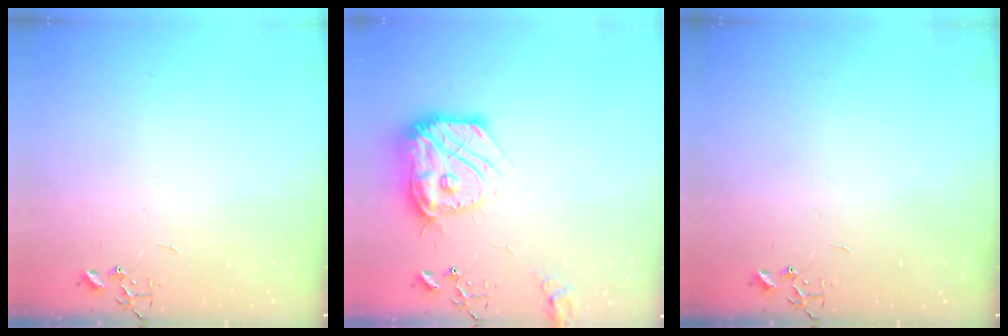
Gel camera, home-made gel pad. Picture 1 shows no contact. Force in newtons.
{"total": 18.7, "press": 18.6, "slide": 1.8}
{"total": 0.0}